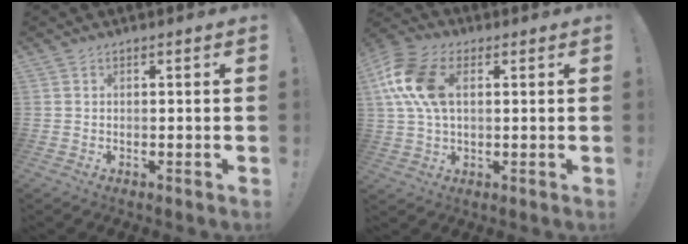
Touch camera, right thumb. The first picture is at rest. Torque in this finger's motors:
{"motor_torque": [2.12, 2.22, 1.28, -0.25, 0.59]}